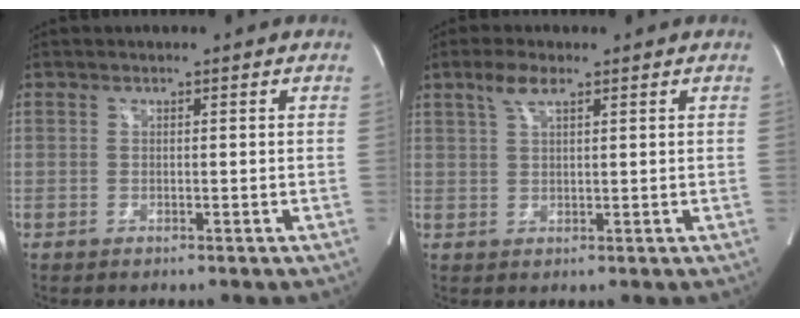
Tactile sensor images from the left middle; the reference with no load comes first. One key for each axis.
{"total": 3.3, "fx": 2.1, "fy": 0.8, "fz": 2.4, "tx": -0.056, "ty": 0.010, "tz": 0.044}